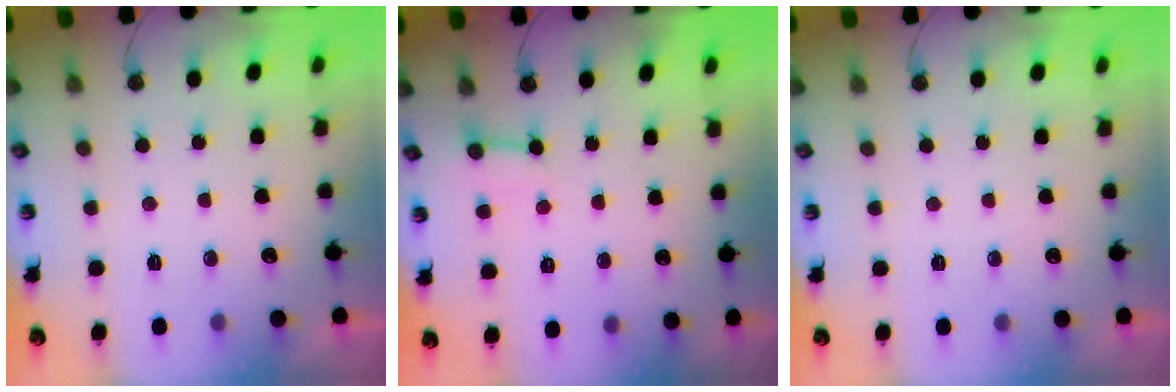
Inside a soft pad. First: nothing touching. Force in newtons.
{"total": 2.9, "press": 2.9, "slide": 0.4}
{"total": 0.0}